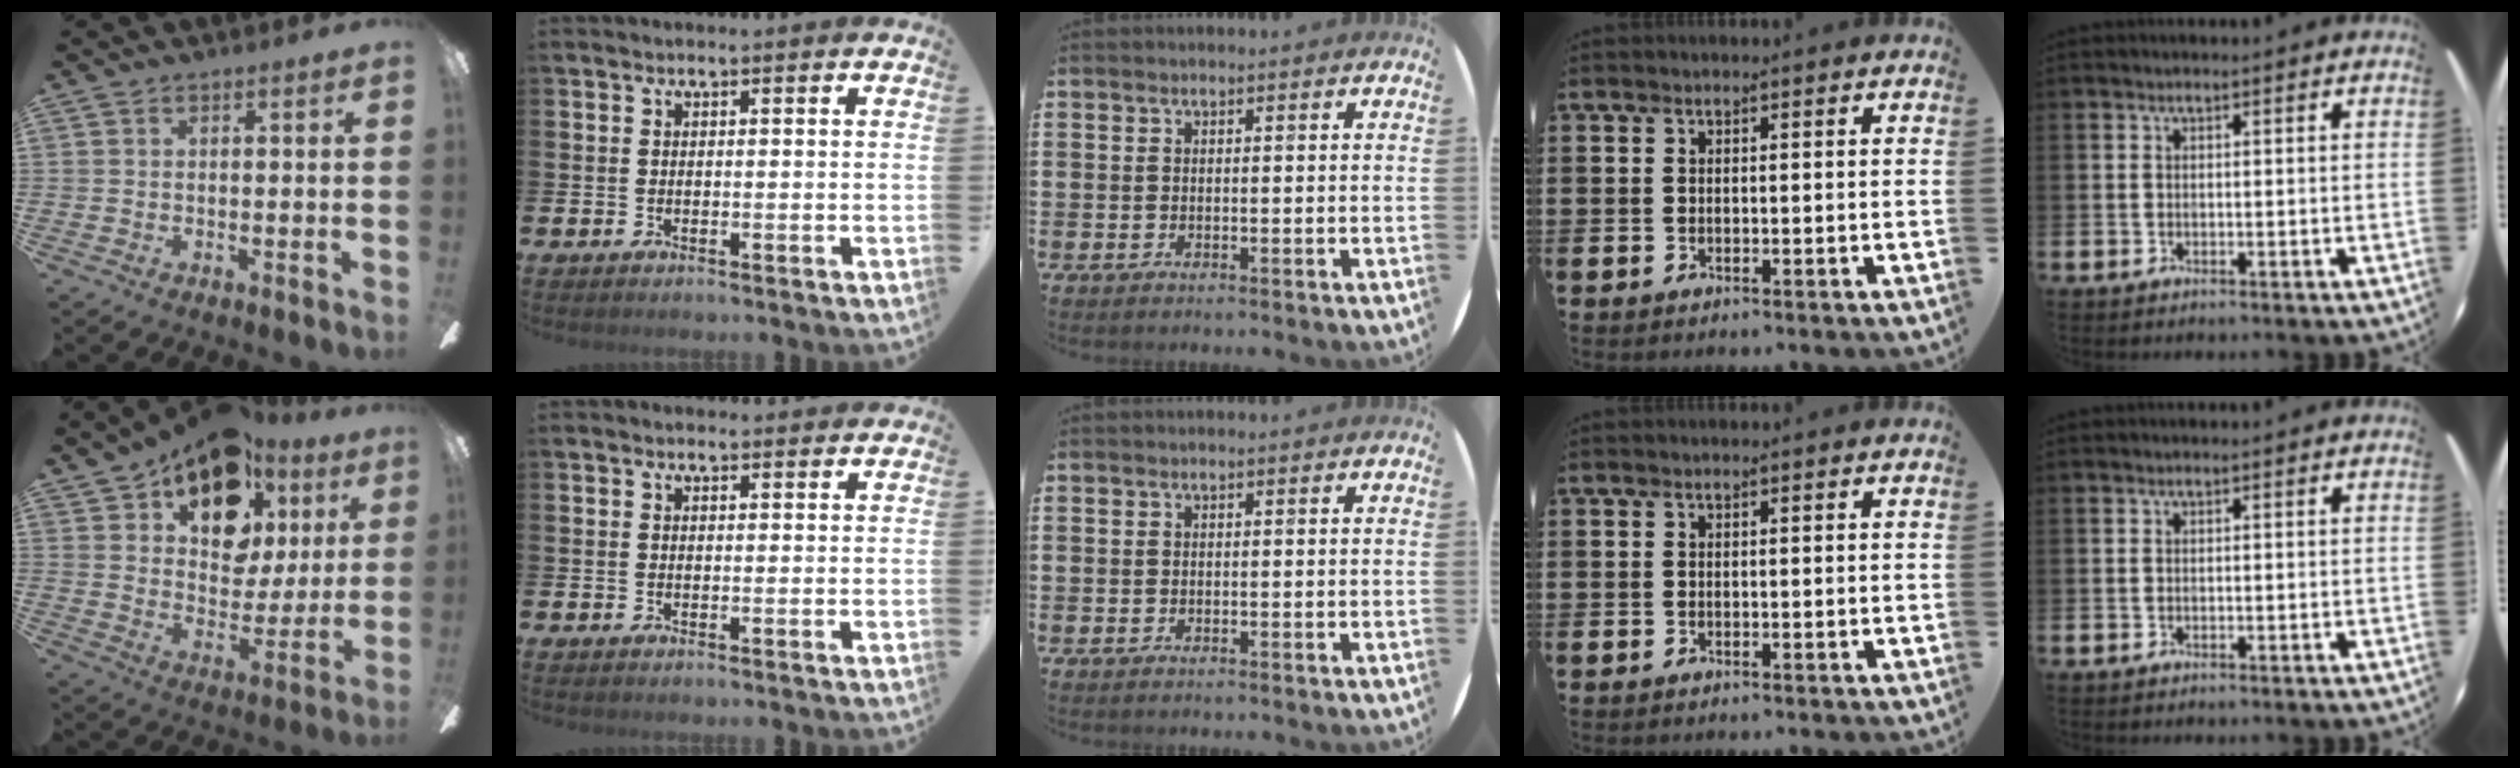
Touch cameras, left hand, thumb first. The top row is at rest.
{"thumb": {"total": 18.3, "force": [11.2, 11.4, 8.9], "torque": [-0.147, -0.054, 0.201]}, "index": {"total": 0.8, "force": [0.7, 0.3, 0.2], "torque": [0.004, 0.002, 0.010]}}